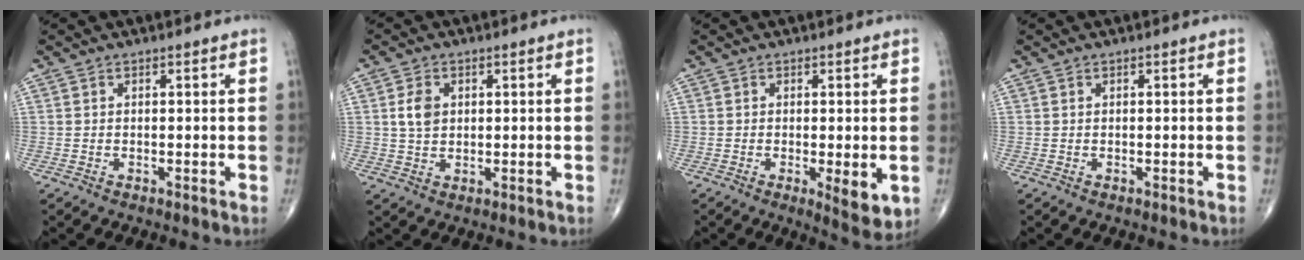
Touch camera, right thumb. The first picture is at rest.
{"total": 4.3, "force": [0.9, 3.1, 2.9], "torque": [-0.047, -0.003, 0.018]}
{"total": 5.8, "force": [-1.3, 1.7, 5.4], "torque": [-0.077, -0.016, -0.018]}
{"total": 0.0}